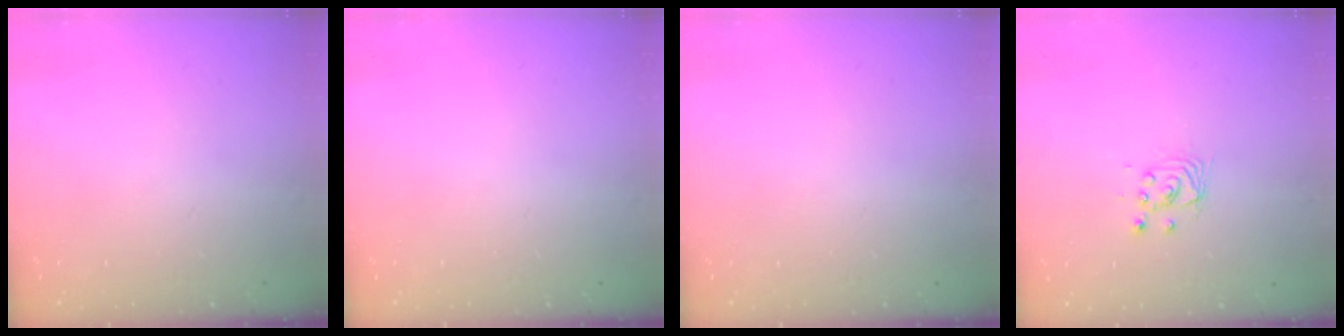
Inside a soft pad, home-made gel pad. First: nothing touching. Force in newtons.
{"total": 0.0}
{"total": 0.0}
{"total": 3.2, "press": 3.2, "slide": 0.2}